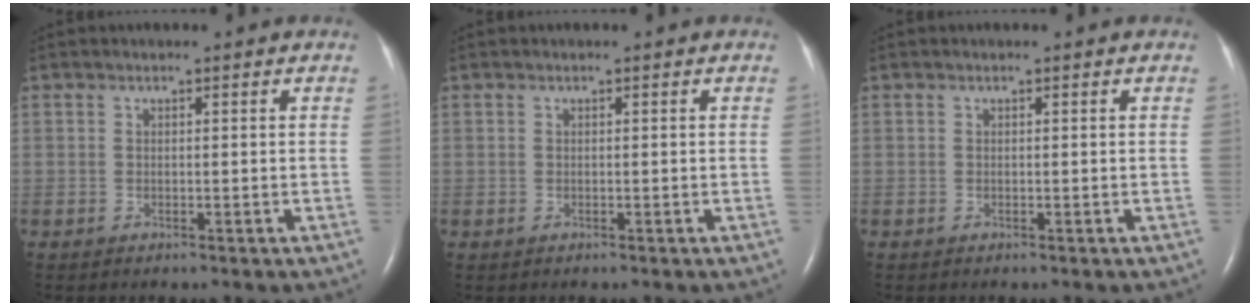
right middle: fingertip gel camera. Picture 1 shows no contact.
{"total": 0.0}
{"total": 0.0}